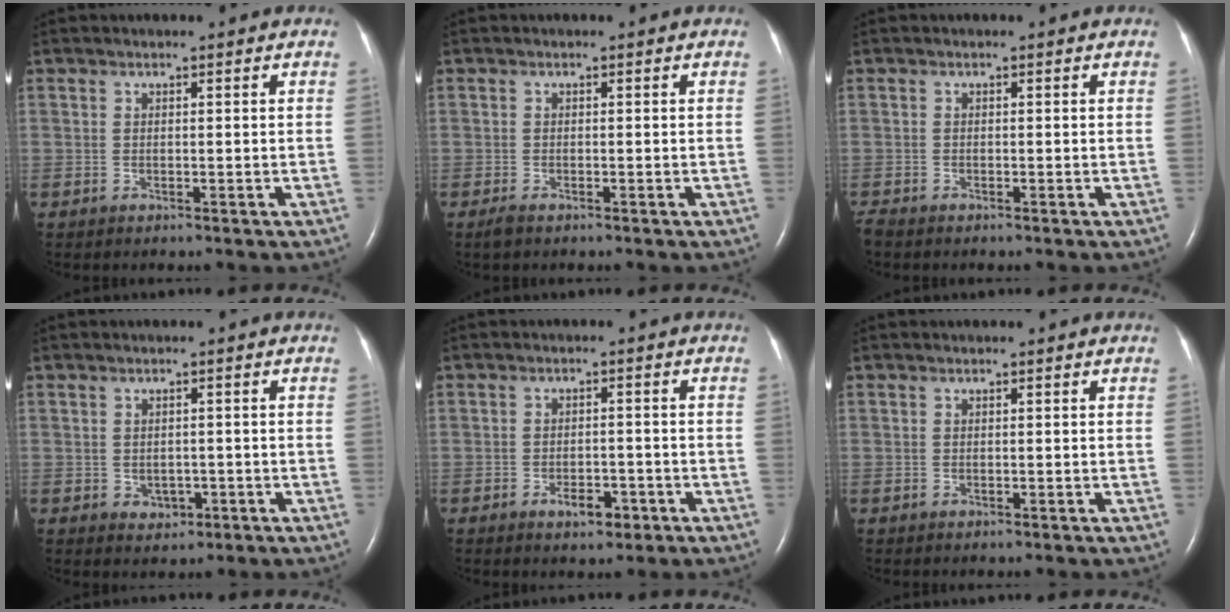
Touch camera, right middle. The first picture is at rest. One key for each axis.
{"total": 1.2, "fx": -0.8, "fy": 0.3, "fz": 0.7, "tx": -0.025, "ty": -0.004, "tz": -0.015}
{"total": 1.1, "fx": -1.0, "fy": 0.2, "fz": 0.4, "tx": -0.015, "ty": -0.005, "tz": -0.020}
{"total": 2.2, "fx": -0.6, "fy": 1.8, "fz": 1.1, "tx": -0.014, "ty": 0.002, "tz": 0.000}
{"total": 3.5, "fx": -1.9, "fy": 1.7, "fz": 2.3, "tx": -0.035, "ty": 0.003, "tz": -0.025}
{"total": 0.0}